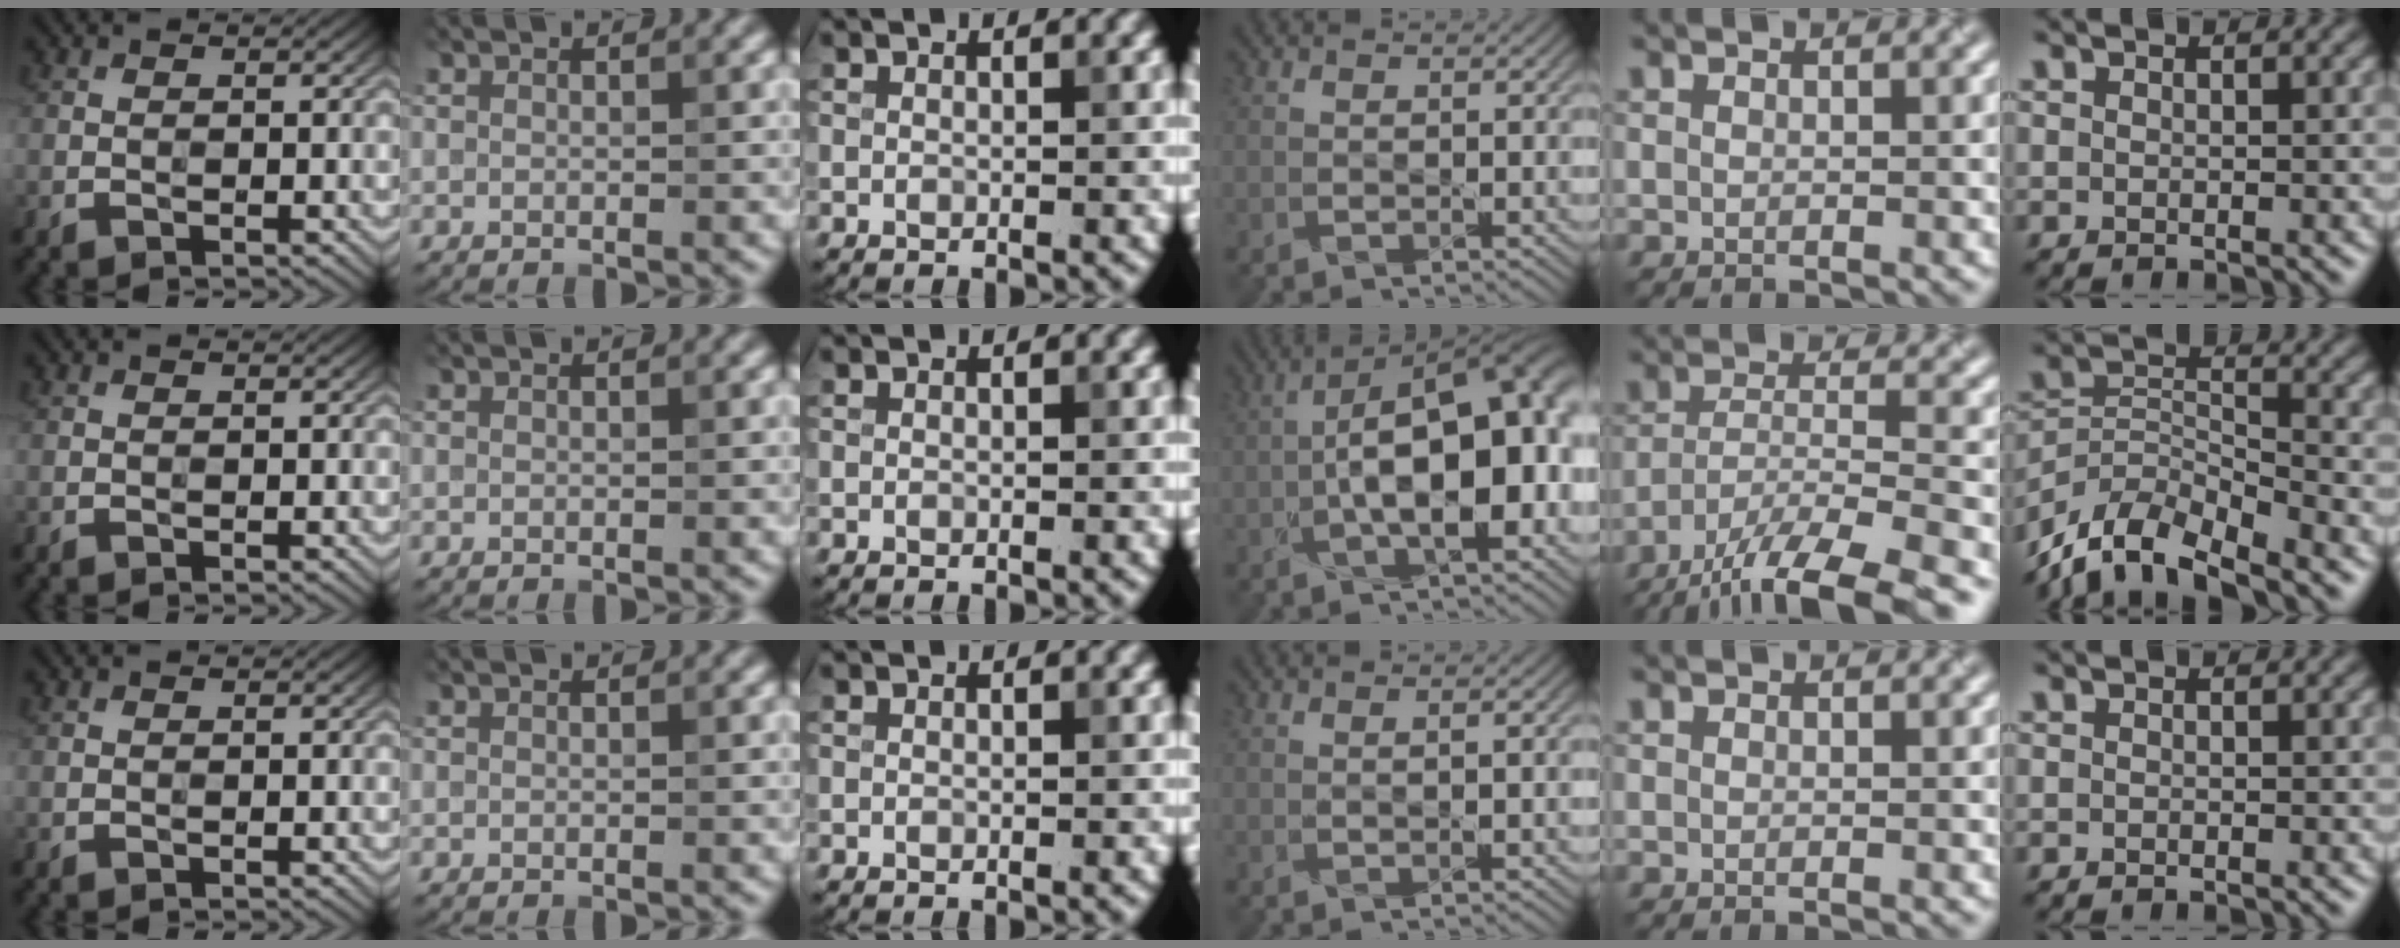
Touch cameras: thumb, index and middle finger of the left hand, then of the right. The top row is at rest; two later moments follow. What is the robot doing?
{"motion": "dispense", "object": "glue bottle"}